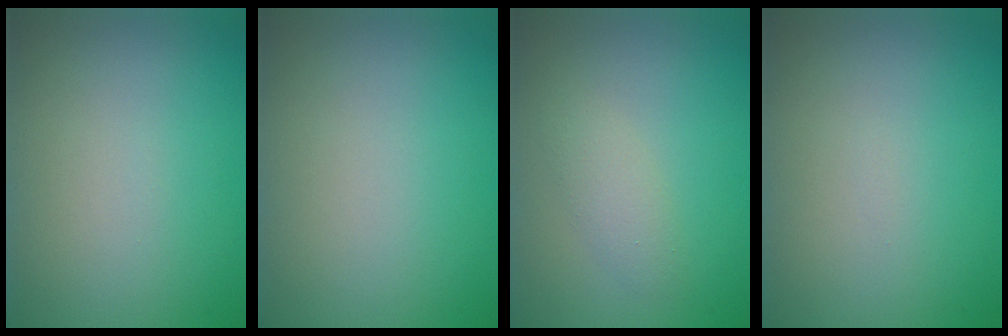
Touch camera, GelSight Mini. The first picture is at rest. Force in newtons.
{"total": 0.0}
{"total": 1.6, "press": 1.6, "slide": 0.1}
{"total": 0.0}